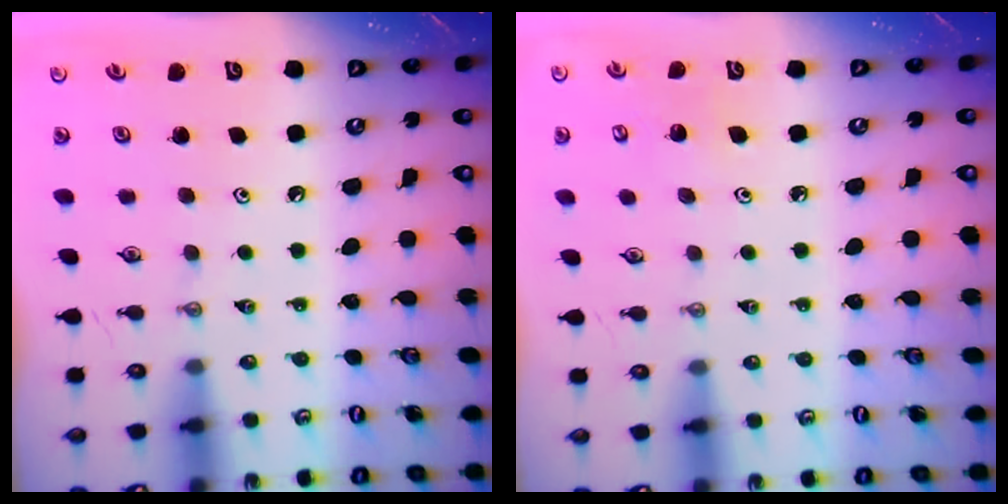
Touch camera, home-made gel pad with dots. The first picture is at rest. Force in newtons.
{"total": 5.1, "press": 4.7, "slide": 2.0}